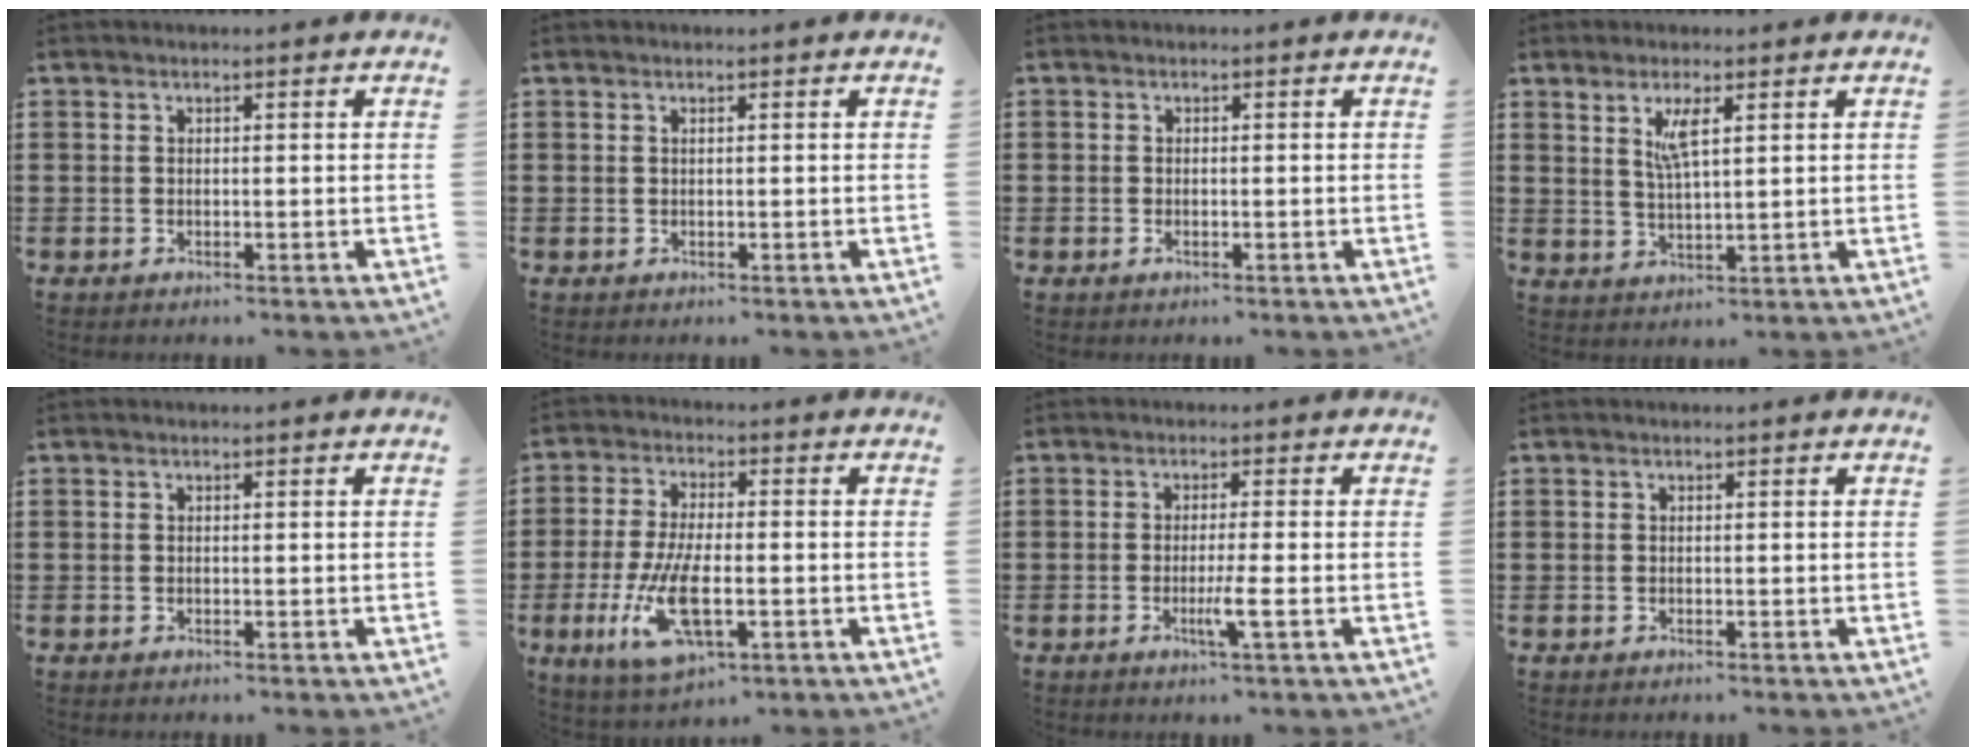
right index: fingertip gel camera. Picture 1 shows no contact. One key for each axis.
{"total": 0.0}
{"total": 0.6, "fx": -0.4, "fy": 0.4, "fz": 0.2, "tx": -0.004, "ty": -0.001, "tz": -0.007}
{"total": 4.1, "fx": 2.0, "fy": 0.9, "fz": 3.5, "tx": -0.075, "ty": 0.004, "tz": 0.033}
{"total": 0.0}
{"total": 10.5, "fx": -3.0, "fy": 4.3, "fz": 9.1, "tx": -0.208, "ty": -0.019, "tz": -0.054}
{"total": 3.8, "fx": -1.3, "fy": -0.3, "fz": 3.6, "tx": -0.066, "ty": -0.015, "tz": -0.026}
{"total": 0.0}